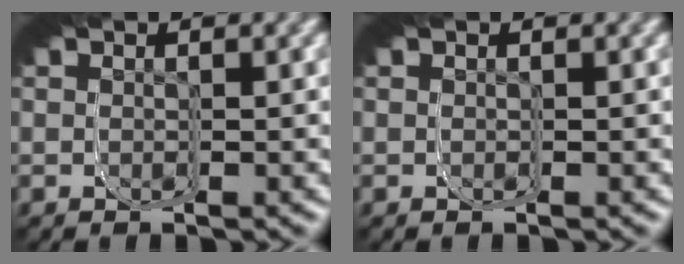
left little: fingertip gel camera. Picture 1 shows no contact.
{"total": 0.0}